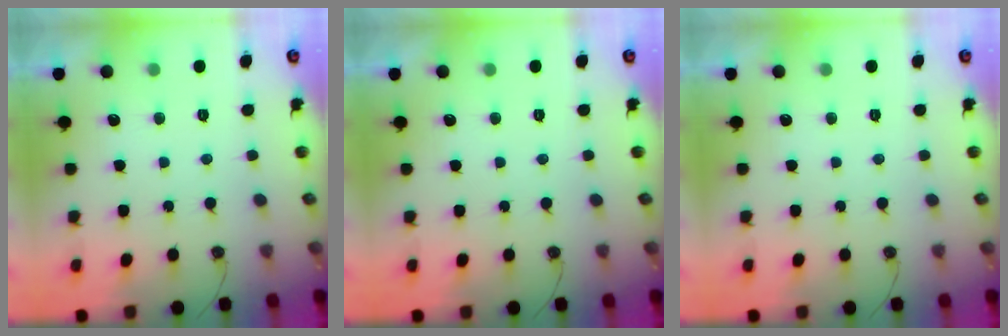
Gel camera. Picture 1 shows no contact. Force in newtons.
{"total": 0.0}
{"total": 0.0}